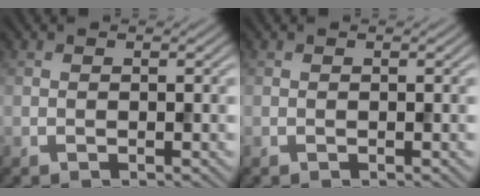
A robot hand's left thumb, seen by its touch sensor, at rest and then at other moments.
{"total": 0.0}